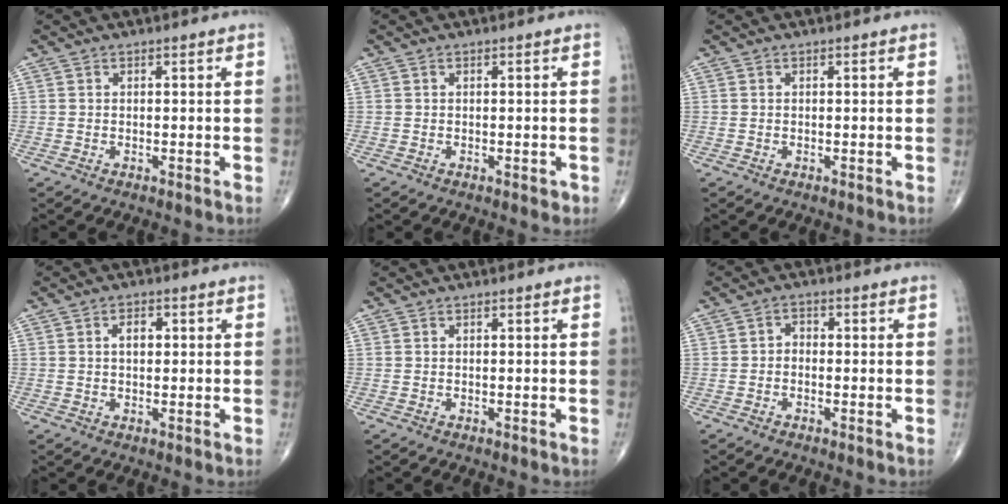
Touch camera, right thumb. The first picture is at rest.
{"total": 1.1, "force": [-0.3, 0.7, 0.8], "torque": [-0.006, -0.002, -0.002]}
{"total": 0.0}
{"total": 3.1, "force": [0.6, 1.9, 2.4], "torque": [-0.033, 0.004, 0.009]}
{"total": 0.0}
{"total": 1.9, "force": [-0.4, 1.5, 1.1], "torque": [-0.006, 0.010, -0.014]}